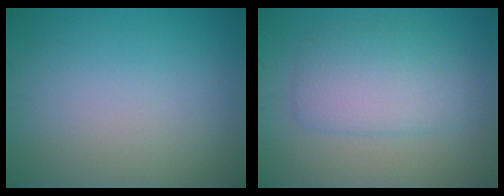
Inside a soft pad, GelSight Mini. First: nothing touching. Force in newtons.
{"total": 4.6, "press": 4.5, "slide": 0.2}